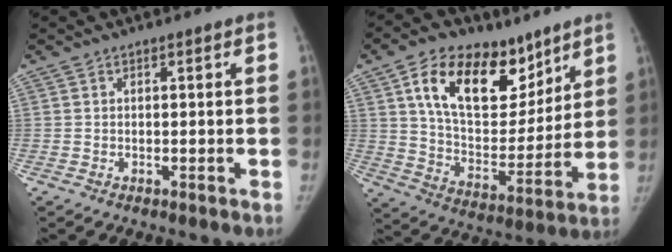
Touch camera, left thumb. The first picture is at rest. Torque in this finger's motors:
{"motor_torque": [0.39, 0.50, 1.39, -1.37, 0.14]}